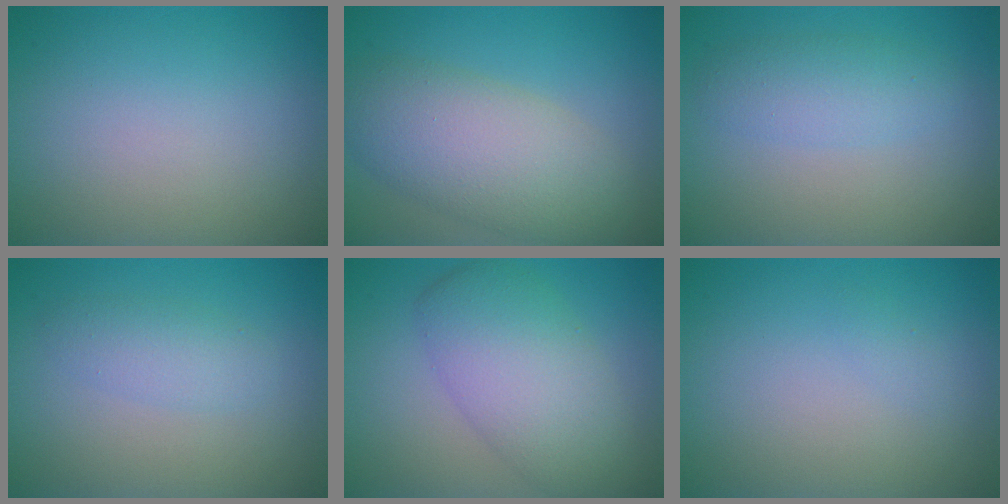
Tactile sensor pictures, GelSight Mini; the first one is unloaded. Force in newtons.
{"total": 7.2, "press": 7.2, "slide": 0.6}
{"total": 2.7, "press": 2.7, "slide": 0.0}
{"total": 2.2, "press": 2.2, "slide": 0.1}
{"total": 7.1, "press": 7.0, "slide": 0.5}
{"total": 0.5, "press": 0.5, "slide": 0.0}